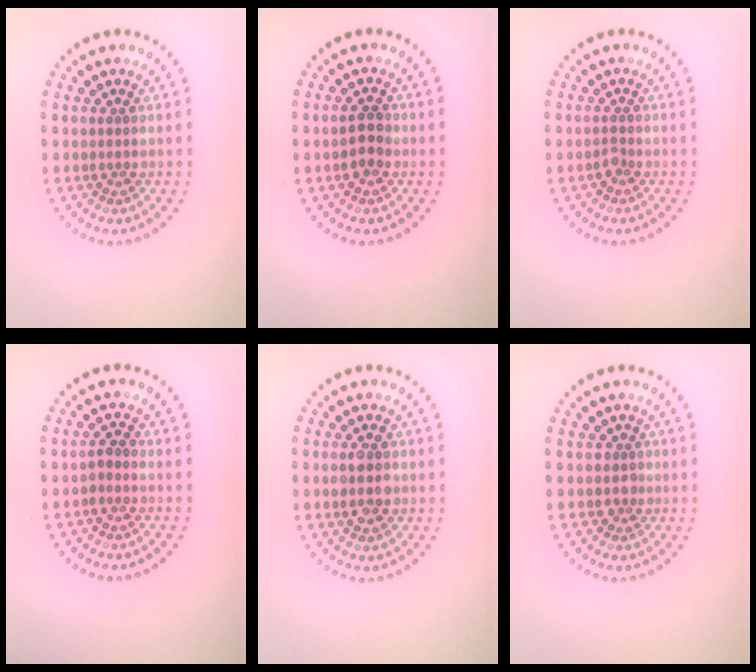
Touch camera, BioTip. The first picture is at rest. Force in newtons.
{"total": 2.2, "press": 2.2, "slide": 0.2}
{"total": 0.7, "press": 0.6, "slide": 0.5}
{"total": 1.2, "press": 1.0, "slide": 0.6}
{"total": 2.7, "press": 2.7, "slide": 0.2}
{"total": 1.5, "press": 1.1, "slide": 0.9}